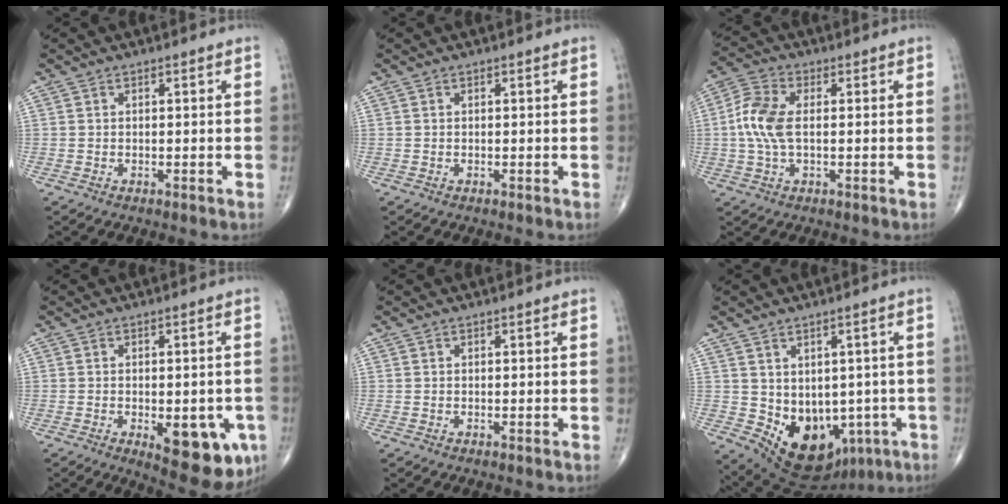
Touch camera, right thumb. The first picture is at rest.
{"total": 0.0}
{"total": 7.9, "force": [0.3, 4.1, 6.8], "torque": [-0.160, 0.016, 0.000]}
{"total": 12.5, "force": [-4.3, 5.2, 10.5], "torque": [-0.108, -0.005, -0.042]}
{"total": 0.0}
{"total": 13.5, "force": [-3.7, 9.9, 8.5], "torque": [-0.084, 0.005, -0.023]}